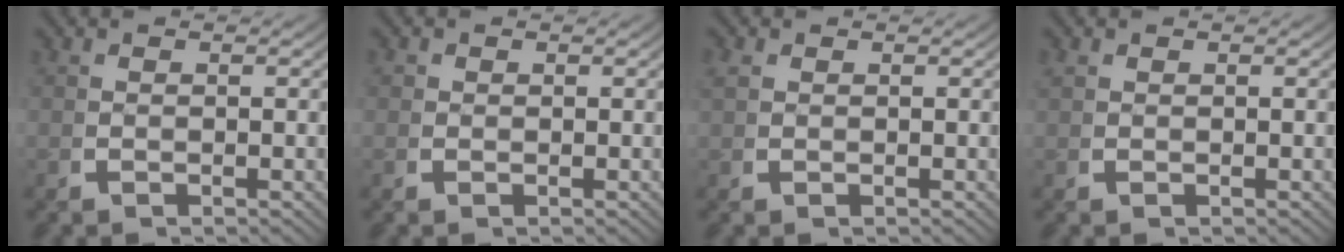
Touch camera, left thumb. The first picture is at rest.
{"total": 0.8, "force": [0.2, 0.8, 0.1], "torque": [-0.007, -0.008, 0.006]}
{"total": 0.8, "force": [0.6, 0.5, 0.2], "torque": [-0.009, -0.002, 0.018]}
{"total": 0.6, "force": [0.5, 0.2, 0.1], "torque": [-0.006, -0.003, 0.015]}